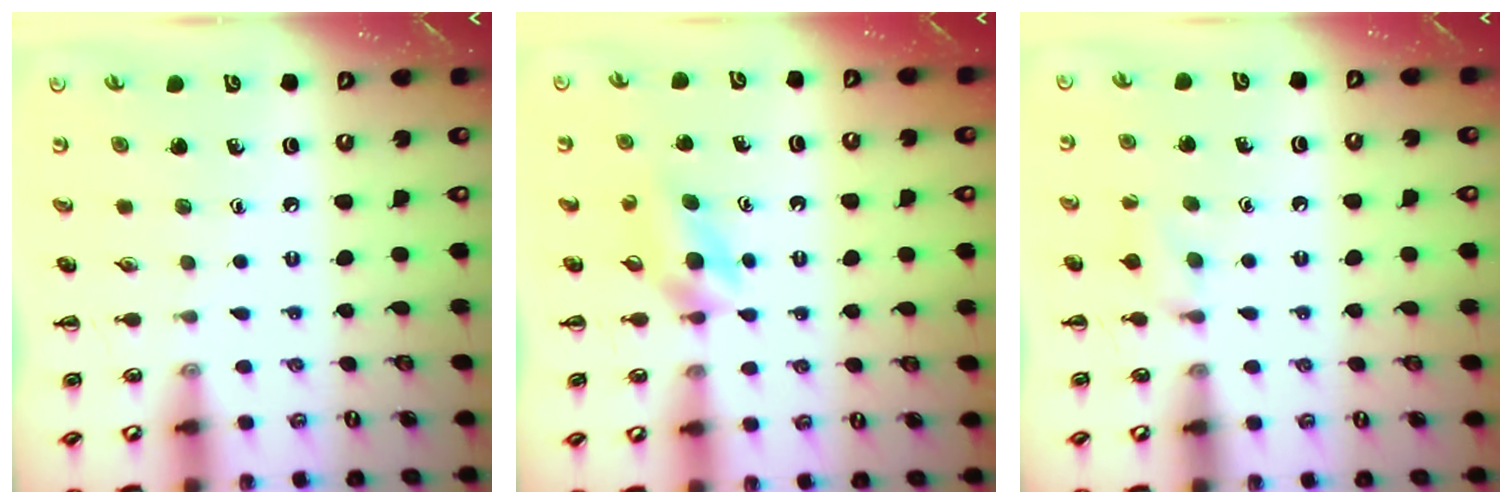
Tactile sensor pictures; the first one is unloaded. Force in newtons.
{"total": 4.0, "press": 3.8, "slide": 1.3}
{"total": 7.1, "press": 6.9, "slide": 2.0}